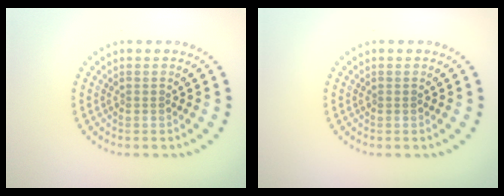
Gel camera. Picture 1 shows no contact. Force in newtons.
{"total": 0.0}